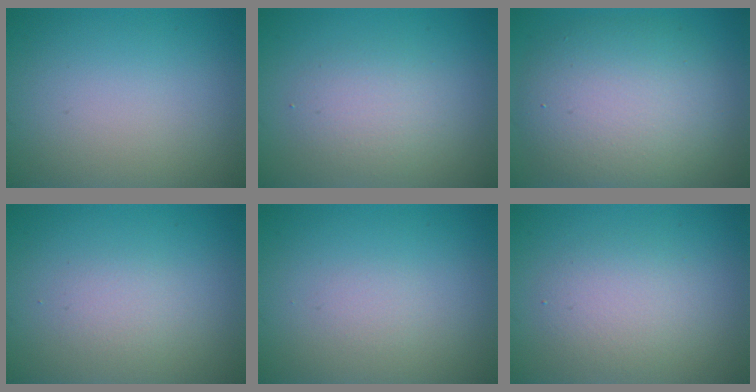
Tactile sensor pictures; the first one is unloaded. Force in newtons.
{"total": 2.3, "press": 2.3, "slide": 0.2}
{"total": 8.1, "press": 8.0, "slide": 0.5}
{"total": 1.5, "press": 1.4, "slide": 0.1}
{"total": 0.6, "press": 0.6, "slide": 0.0}
{"total": 2.9, "press": 2.9, "slide": 0.3}